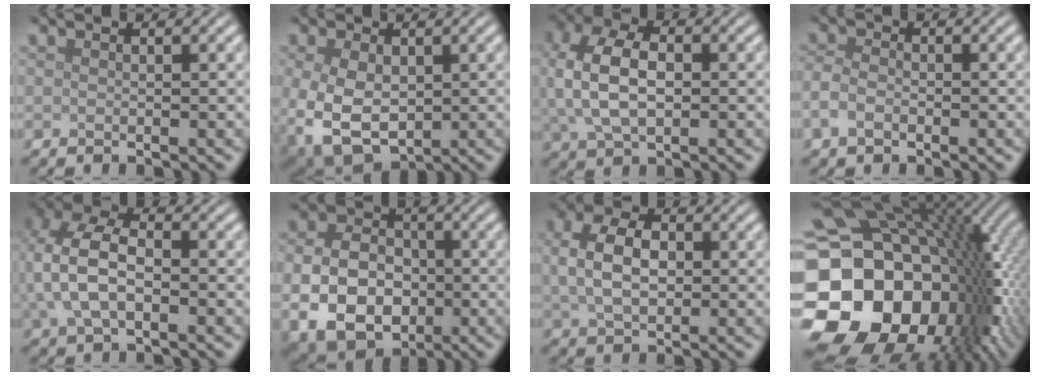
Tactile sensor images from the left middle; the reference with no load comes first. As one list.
[{"total": 7.5, "force": [-1.4, 5.1, 5.3], "torque": [-0.132, -0.031, -0.012]}, {"total": 7.3, "force": [0.6, 4.6, 5.6], "torque": [-0.128, 0.009, 0.007]}, {"total": 2.2, "force": [-1.1, 1.4, 1.4], "torque": [-0.028, 0.001, -0.028]}, {"total": 6.6, "force": [0.0, 4.3, 5.0], "torque": [-0.117, 0.008, -0.008]}, {"total": 8.5, "force": [-2.1, 6.2, 5.3], "torque": [-0.104, -0.018, -0.044]}, {"total": 5.0, "force": [0.6, 3.3, 3.8], "torque": [-0.077, 0.008, 0.006]}, {"total": 22.6, "force": [-4.1, 17.6, 13.7], "torque": [-0.251, -0.018, -0.084]}]